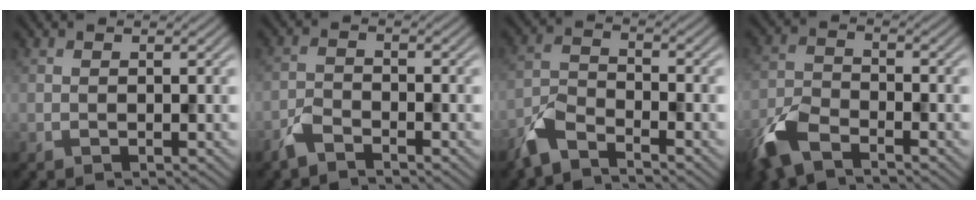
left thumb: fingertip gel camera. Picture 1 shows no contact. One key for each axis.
{"total": 2.7, "fx": -2.3, "fy": 0.9, "fz": 1.2, "tx": -0.029, "ty": 0.000, "tz": -0.056}
{"total": 5.0, "fx": -4.1, "fy": 1.6, "fz": 2.5, "tx": -0.057, "ty": -0.006, "tz": -0.099}
{"total": 6.7, "fx": -4.9, "fy": 2.6, "fz": 3.9, "tx": -0.089, "ty": -0.010, "tz": -0.113}